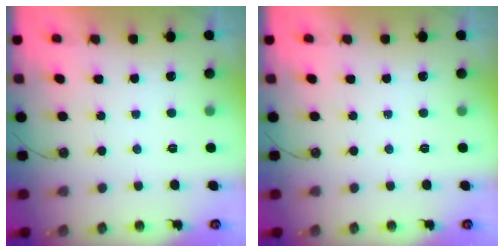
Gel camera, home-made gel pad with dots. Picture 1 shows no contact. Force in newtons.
{"total": 0.0}